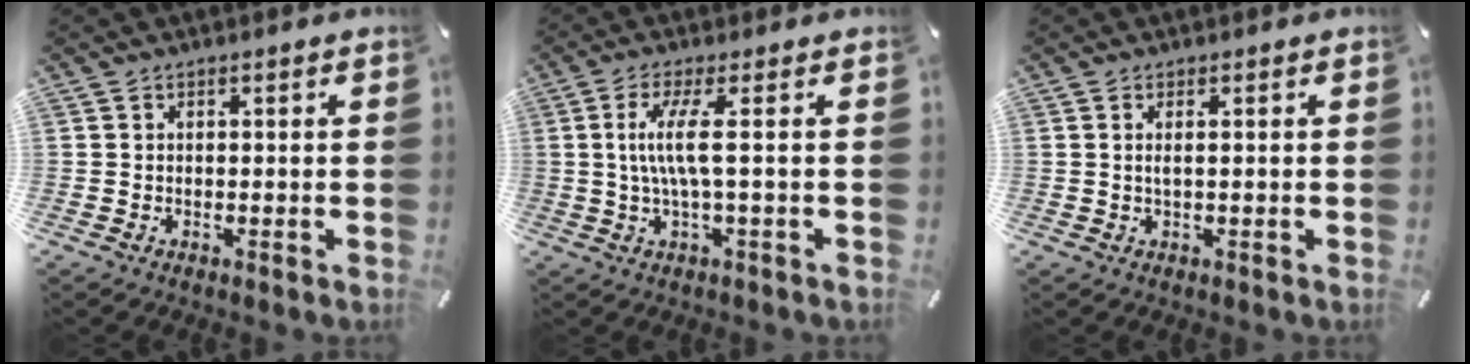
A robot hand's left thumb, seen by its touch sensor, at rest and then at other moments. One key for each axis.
{"total": 7.7, "fx": 0.5, "fy": 0.6, "fz": 7.6, "tx": -0.157, "ty": -0.006, "tz": 0.001}
{"total": 1.3, "fx": 0.2, "fy": 0.1, "fz": 1.3, "tx": -0.026, "ty": -0.002, "tz": 0.002}